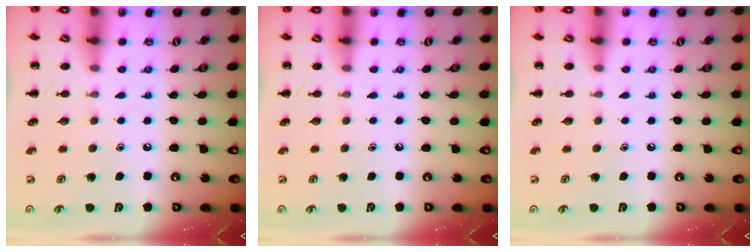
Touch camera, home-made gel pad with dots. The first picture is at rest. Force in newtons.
{"total": 0.0}
{"total": 0.0}